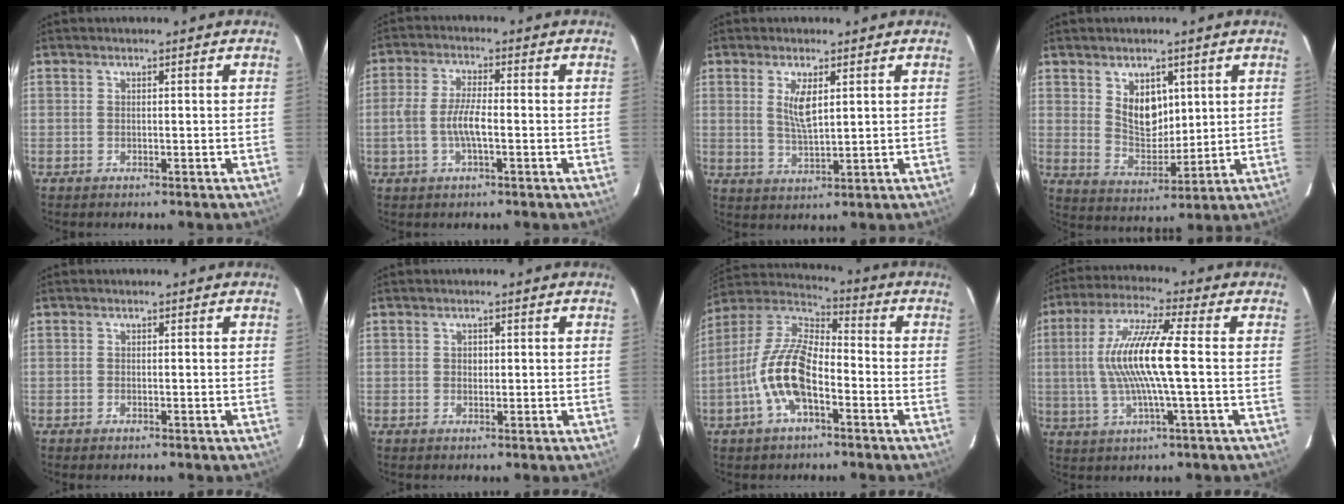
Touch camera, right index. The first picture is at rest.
{"total": 5.9, "force": [-1.5, 1.6, 5.5], "torque": [-0.115, 0.004, -0.029]}
{"total": 5.0, "force": [1.7, 1.6, 4.5], "torque": [-0.083, -0.004, 0.035]}
{"total": 8.0, "force": [3.2, 5.2, 5.1], "torque": [-0.082, -0.002, 0.069]}
{"total": 0.6, "force": [-0.5, 0.3, 0.2], "torque": [-0.005, -0.002, -0.009]}
{"total": 1.0, "force": [0.0, 0.9, 0.3], "torque": [-0.002, 0.003, 0.000]}
{"total": 13.4, "force": [-4.8, 5.7, 11.1], "torque": [-0.233, 0.006, -0.096]}
{"total": 12.9, "force": [-0.3, 0.6, 12.9], "torque": [-0.248, 0.004, -0.006]}